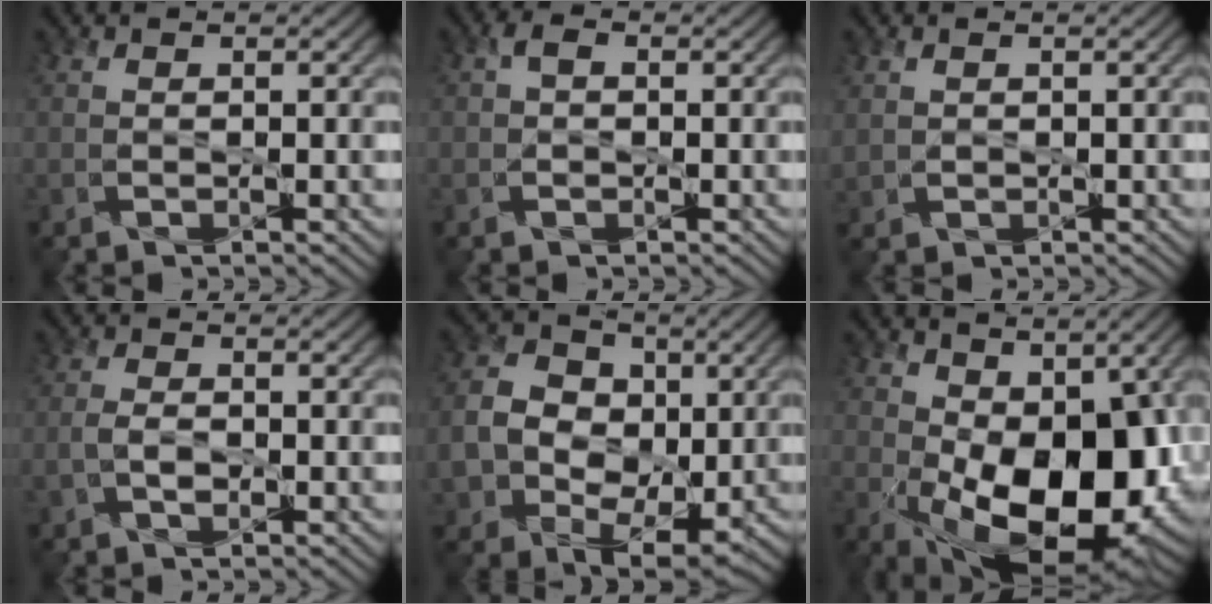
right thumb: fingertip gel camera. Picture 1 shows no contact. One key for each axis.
{"total": 1.3, "fx": 0.1, "fy": 1.1, "fz": 0.7, "tx": -0.016, "ty": 0.007, "tz": -0.003}
{"total": 1.0, "fx": 0.7, "fy": 0.8, "fz": -0.1, "tx": -0.009, "ty": 0.002, "tz": 0.016}
{"total": 2.3, "fx": -0.8, "fy": 1.3, "fz": 1.8, "tx": -0.041, "ty": 0.003, "tz": -0.014}
{"total": 9.6, "fx": -0.6, "fy": 7.6, "fz": 5.8, "tx": -0.134, "ty": -0.010, "tz": -0.009}
{"total": 15.7, "fx": -1.0, "fy": 9.2, "fz": 12.7, "tx": -0.194, "ty": -0.035, "tz": 0.000}